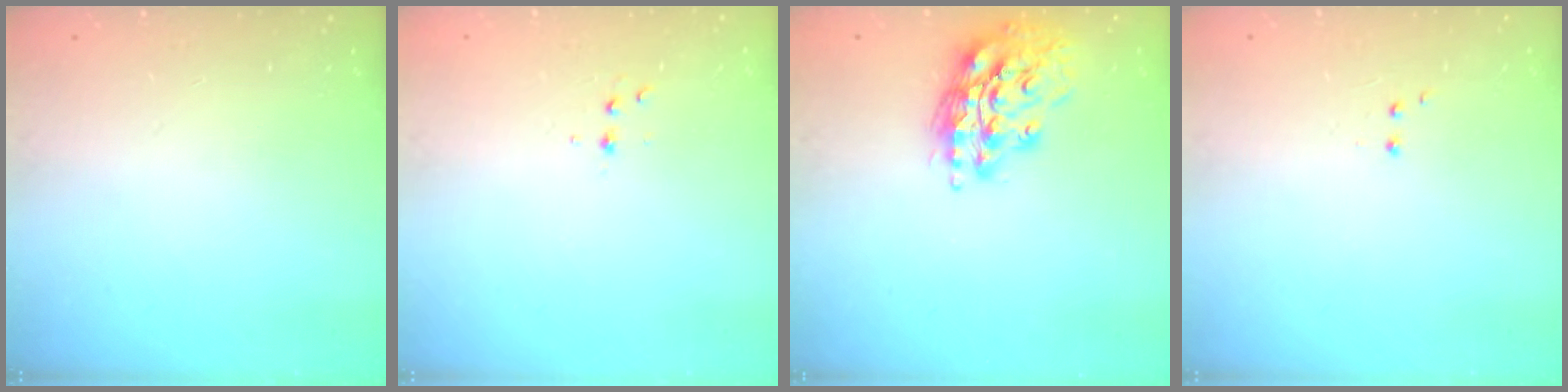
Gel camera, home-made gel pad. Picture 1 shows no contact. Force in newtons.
{"total": 4.0, "press": 3.9, "slide": 1.0}
{"total": 15.9, "press": 15.7, "slide": 2.2}
{"total": 1.9, "press": 1.8, "slide": 0.5}